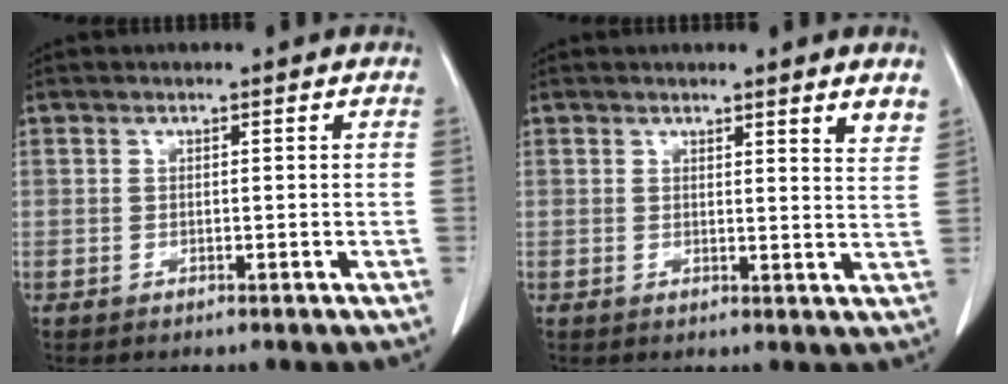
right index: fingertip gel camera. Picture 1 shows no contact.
{"total": 3.8, "force": [3.1, 0.2, 2.1], "torque": [-0.028, -0.021, 0.029]}